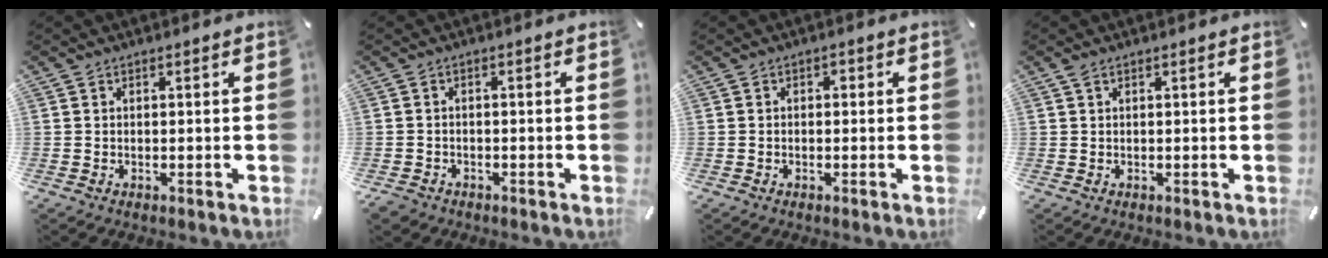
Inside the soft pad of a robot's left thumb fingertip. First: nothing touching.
{"total": 2.0, "force": [-1.3, 1.4, 0.5], "torque": [-0.015, 0.005, -0.031]}
{"total": 1.1, "force": [-0.4, 0.8, 0.5], "torque": [-0.013, 0.005, -0.012]}
{"total": 1.0, "force": [0.4, 0.4, 0.8], "torque": [-0.016, 0.003, 0.006]}